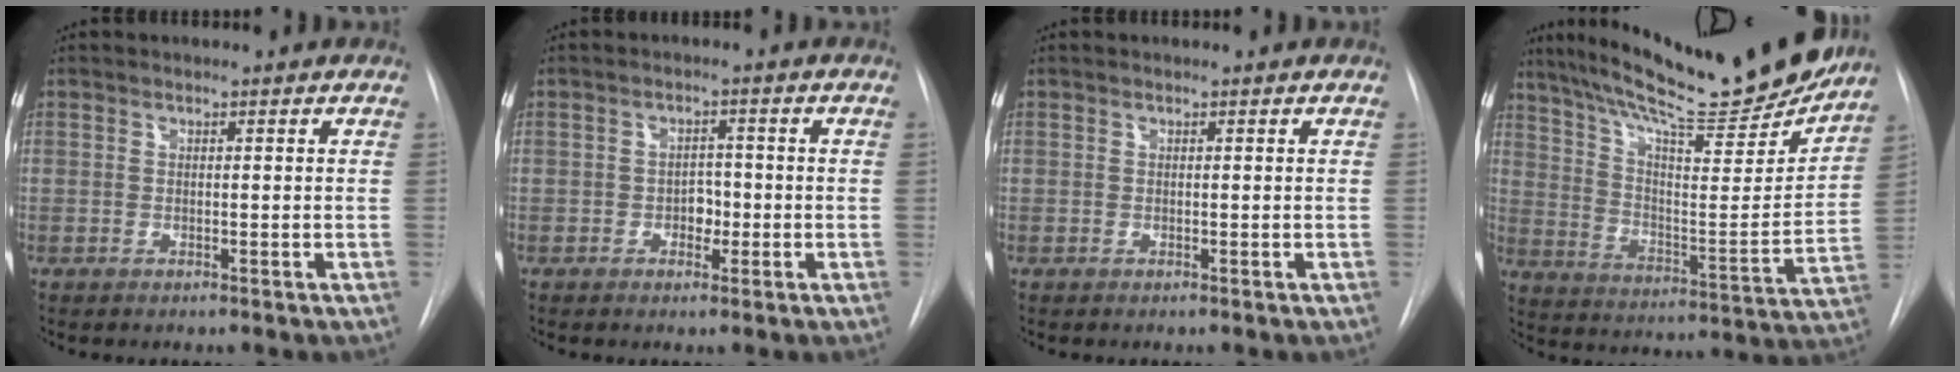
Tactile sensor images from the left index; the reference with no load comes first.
{"total": 2.5, "force": [-1.0, 1.7, 1.5], "torque": [-0.015, 0.003, -0.014]}
{"total": 0.0}
{"total": 23.7, "force": [20.7, 2.7, 11.2], "torque": [-0.186, -0.048, 0.301]}